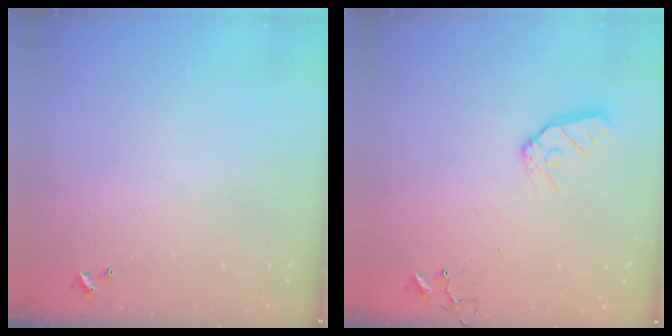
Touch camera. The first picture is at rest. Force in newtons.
{"total": 9.7, "press": 9.7, "slide": 0.9}